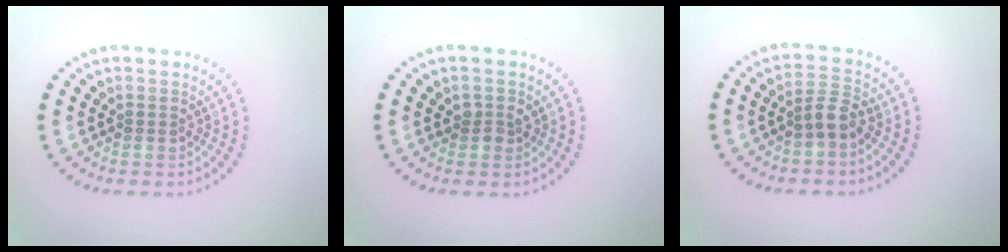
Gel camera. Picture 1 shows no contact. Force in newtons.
{"total": 0.9, "press": 0.9, "slide": 0.3}
{"total": 2.1, "press": 1.8, "slide": 1.2}